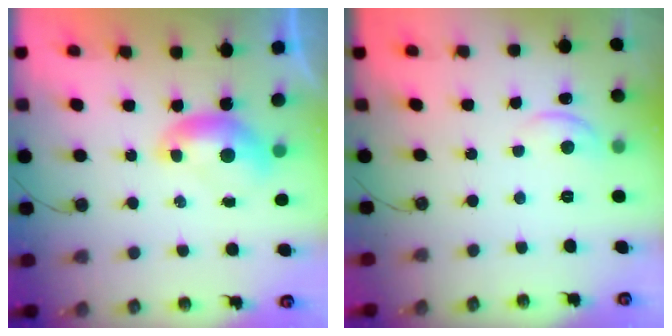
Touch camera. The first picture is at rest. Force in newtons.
{"total": 1.8, "press": 1.7, "slide": 0.6}